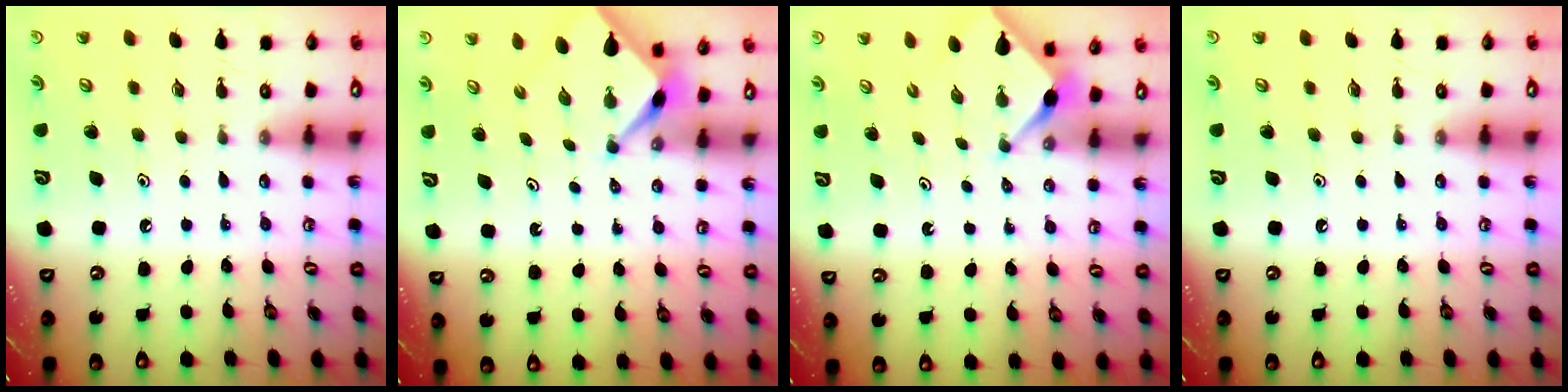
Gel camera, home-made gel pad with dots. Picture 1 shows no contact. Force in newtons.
{"total": 2.4, "press": 2.4, "slide": 0.3}
{"total": 2.9, "press": 2.9, "slide": 0.4}
{"total": 0.0}